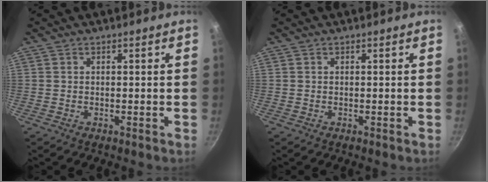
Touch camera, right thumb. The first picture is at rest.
{"total": 0.0}